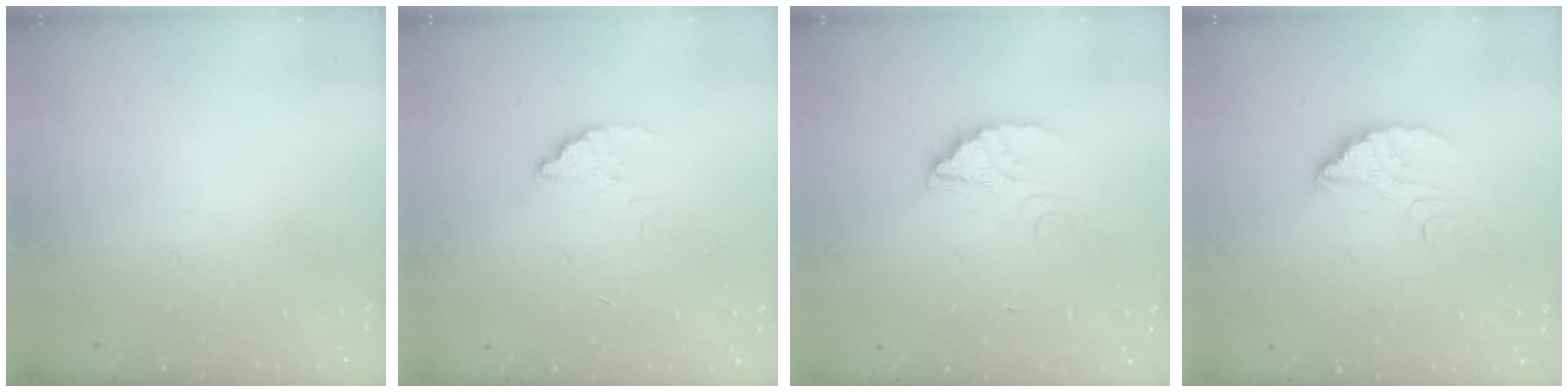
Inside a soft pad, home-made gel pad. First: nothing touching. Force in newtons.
{"total": 1.8, "press": 1.8, "slide": 0.1}
{"total": 2.6, "press": 2.6, "slide": 0.1}
{"total": 5.6, "press": 5.6, "slide": 0.4}